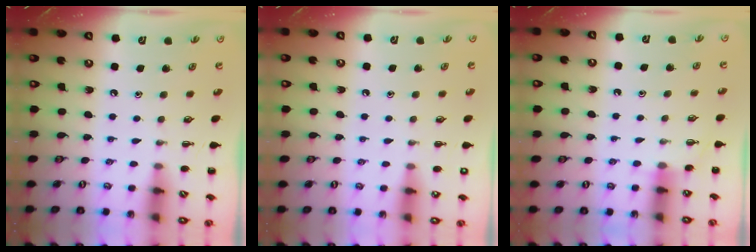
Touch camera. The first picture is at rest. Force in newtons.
{"total": 2.3, "press": 2.2, "slide": 0.7}
{"total": 4.3, "press": 4.1, "slide": 1.2}